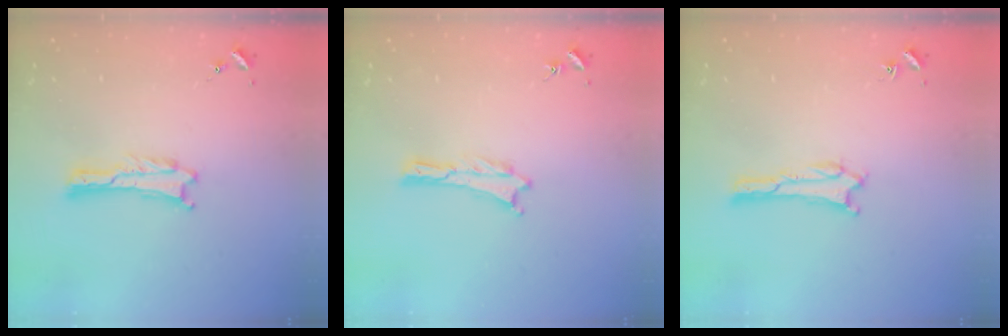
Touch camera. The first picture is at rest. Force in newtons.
{"total": 0.0}
{"total": 1.3, "press": 1.3, "slide": 0.4}